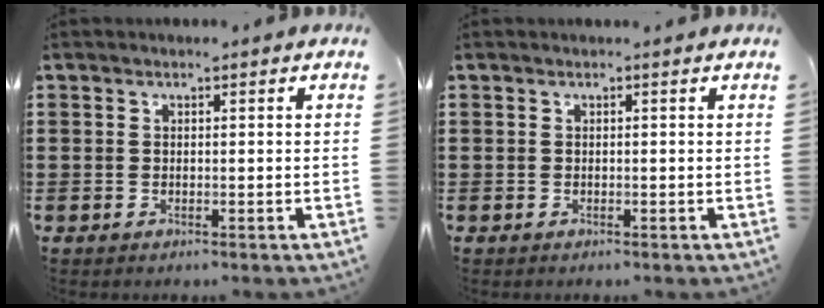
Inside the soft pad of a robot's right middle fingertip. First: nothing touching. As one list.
[{"total": 0.0}]